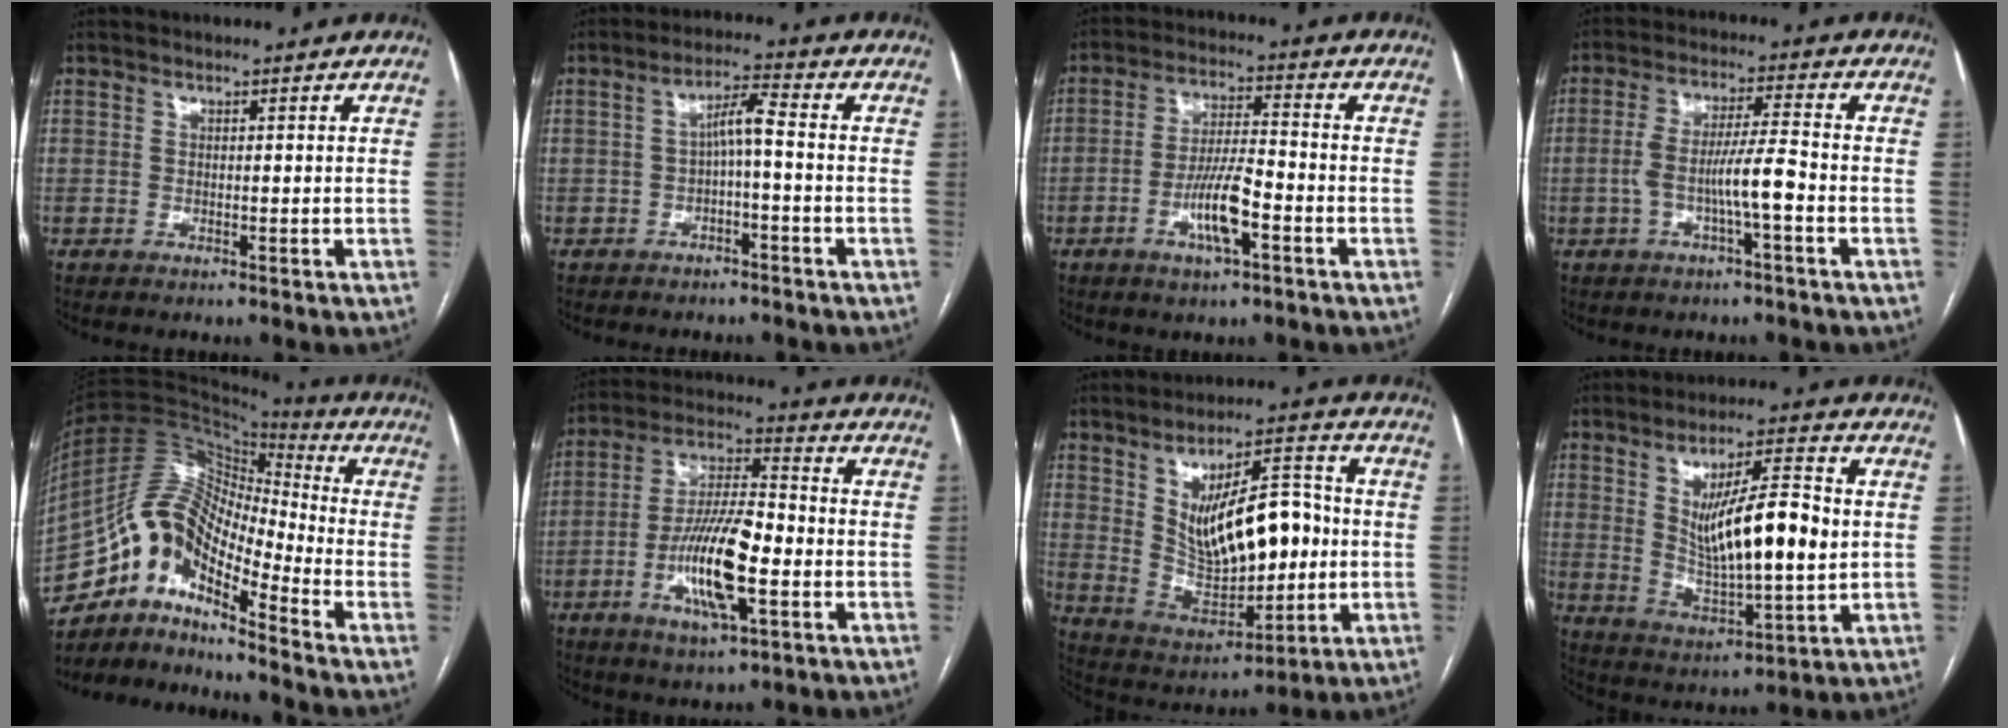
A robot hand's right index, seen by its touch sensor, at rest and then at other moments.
{"total": 4.4, "force": [-0.8, 0.6, 4.3], "torque": [-0.074, 0.021, -0.012]}
{"total": 8.3, "force": [-3.4, 1.6, 7.5], "torque": [-0.145, 0.003, -0.060]}
{"total": 7.0, "force": [-2.2, 0.1, 6.6], "torque": [-0.128, 0.016, -0.038]}
{"total": 14.1, "force": [-9.7, 4.5, 9.2], "torque": [-0.174, 0.044, -0.178]}
{"total": 13.9, "force": [-4.0, 3.2, 12.9], "torque": [-0.248, -0.001, -0.071]}
{"total": 16.0, "force": [1.3, 6.5, 14.6], "torque": [-0.241, 0.015, 0.038]}
{"total": 14.3, "force": [1.8, 3.1, 13.8], "torque": [-0.240, 0.002, 0.034]}